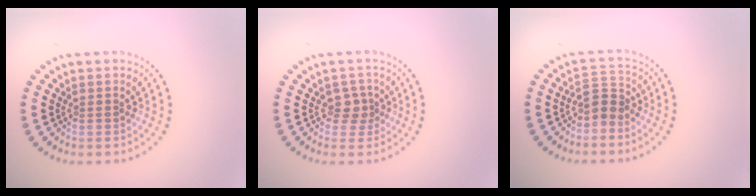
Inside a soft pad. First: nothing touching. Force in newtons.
{"total": 1.6, "press": 1.3, "slide": 1.0}
{"total": 2.3, "press": 1.7, "slide": 1.6}